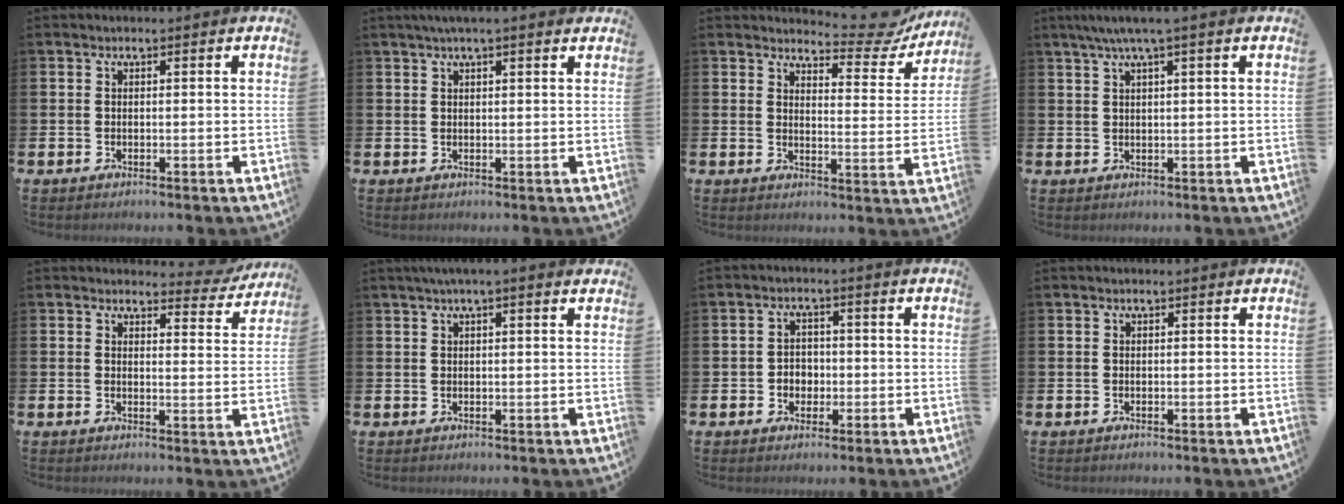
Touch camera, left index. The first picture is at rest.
{"total": 2.4, "force": [1.9, 0.2, 1.5], "torque": [-0.019, -0.001, 0.031]}
{"total": 5.8, "force": [5.4, 1.4, 1.4], "torque": [-0.019, -0.044, 0.088]}
{"total": 3.1, "force": [1.9, -0.3, 2.4], "torque": [-0.052, 0.003, 0.033]}
{"total": 3.1, "force": [2.8, 1.2, 0.4], "torque": [0.001, -0.021, 0.044]}
{"total": 1.9, "force": [1.3, 0.0, 1.4], "torque": [-0.023, 0.001, 0.022]}
{"total": 2.8, "force": [-0.6, 2.5, 1.0], "torque": [-0.014, 0.002, -0.018]}
{"total": 0.0}